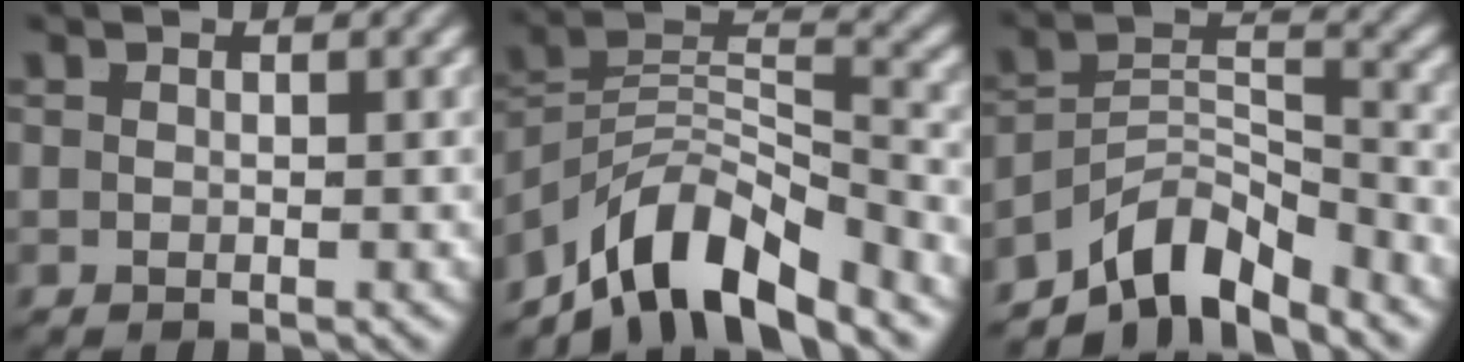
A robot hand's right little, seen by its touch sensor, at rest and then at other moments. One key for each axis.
{"total": 10.5, "fx": -4.9, "fy": 6.5, "fz": 6.5, "tx": -0.107, "ty": -0.031, "tz": -0.074}
{"total": 8.8, "fx": -5.9, "fy": 4.7, "fz": 4.6, "tx": -0.061, "ty": -0.026, "tz": -0.090}